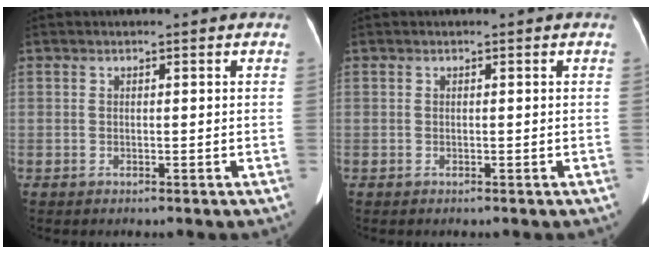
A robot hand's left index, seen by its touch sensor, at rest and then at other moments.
{"total": 0.0}